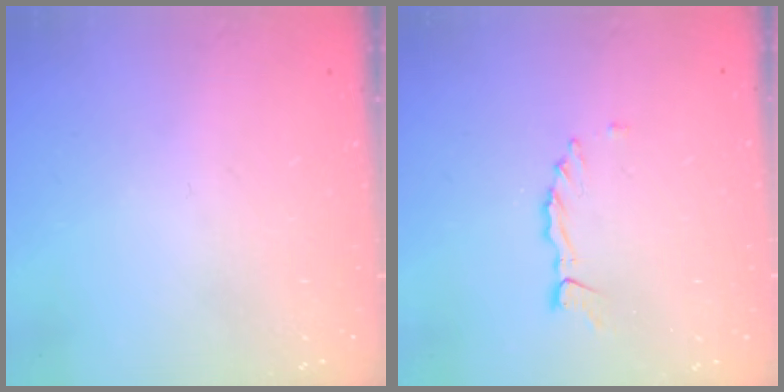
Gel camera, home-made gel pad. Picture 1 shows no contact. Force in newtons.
{"total": 0.9, "press": 0.9, "slide": 0.1}